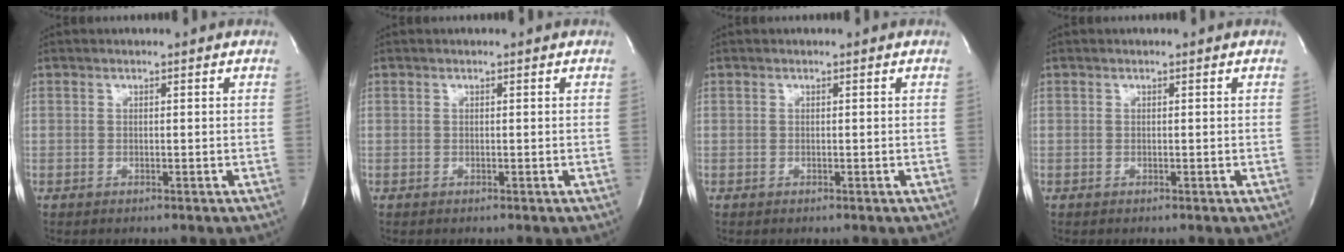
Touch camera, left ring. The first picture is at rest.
{"total": 0.0}
{"total": 0.0}
{"total": 0.0}